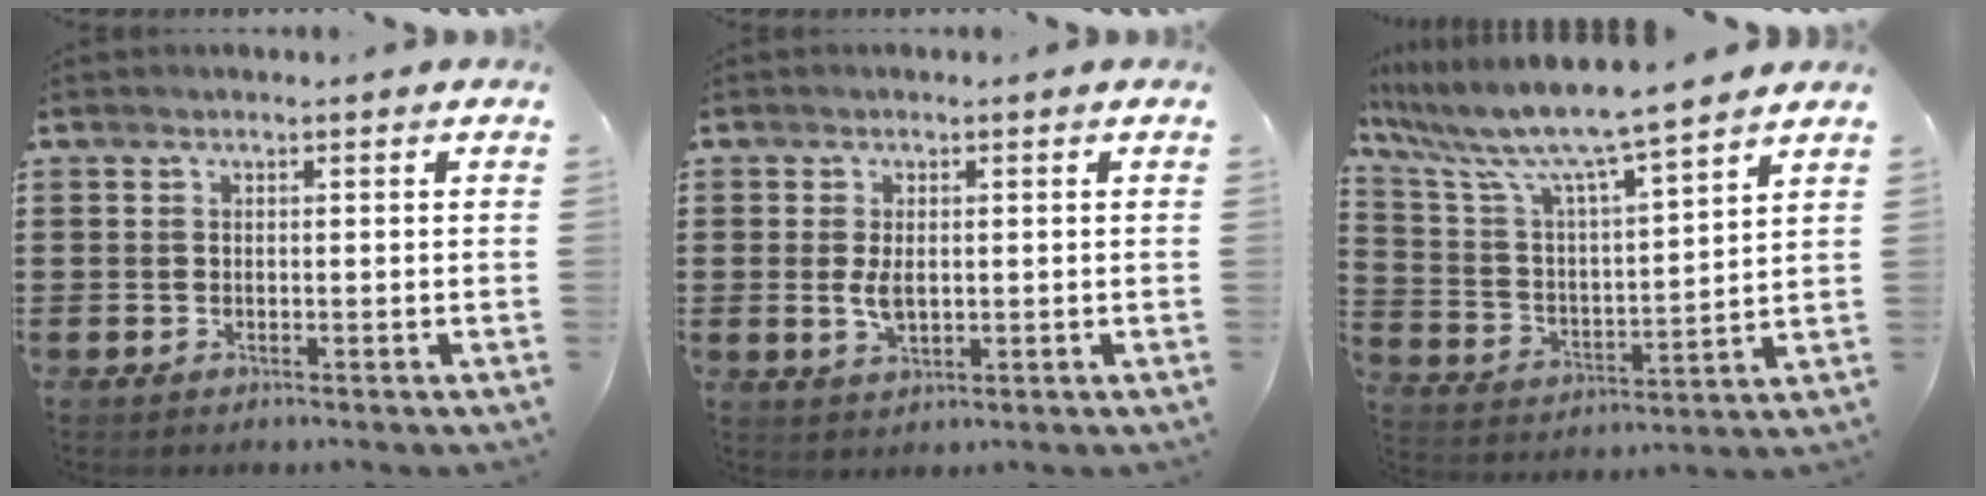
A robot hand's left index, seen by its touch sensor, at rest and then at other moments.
{"total": 3.3, "force": [0.2, 1.7, 2.9], "torque": [-0.065, 0.001, 0.001]}
{"total": 8.4, "force": [7.4, -0.3, 3.9], "torque": [-0.111, -0.052, 0.120]}